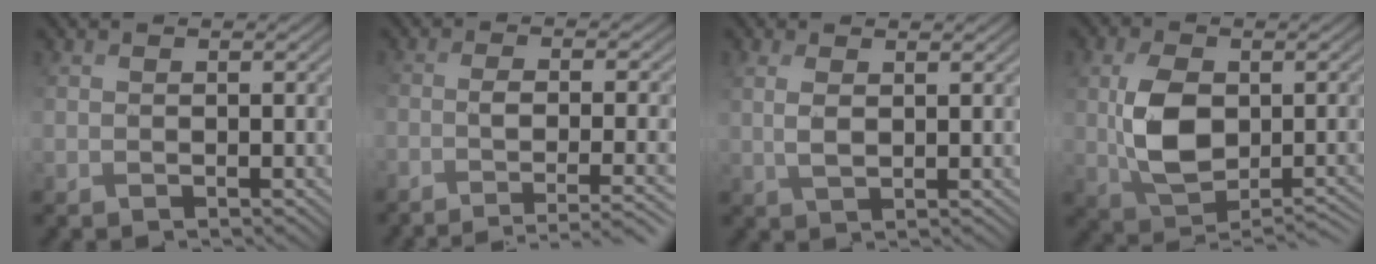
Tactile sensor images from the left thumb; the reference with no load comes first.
{"total": 6.1, "force": [-3.1, 1.6, 5.0], "torque": [-0.072, -0.004, -0.046]}
{"total": 2.6, "force": [0.9, 0.8, 2.3], "torque": [-0.052, 0.001, 0.020]}
{"total": 8.6, "force": [-1.0, 5.1, 6.8], "torque": [-0.132, -0.005, -0.016]}